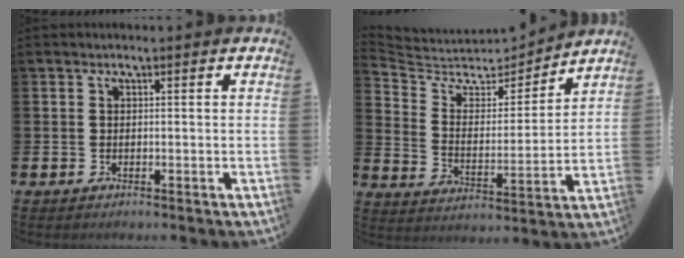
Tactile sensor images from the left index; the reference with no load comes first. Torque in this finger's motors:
{"motor_torque": [-1.18, -0.96, -0.67, -0.15]}